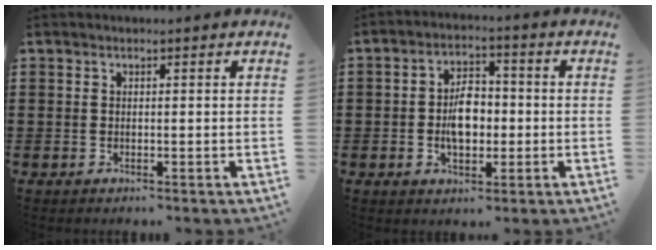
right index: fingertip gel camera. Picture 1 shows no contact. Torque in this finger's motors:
{"motor_torque": [2.14, 0.00, 0.87, 0.21]}